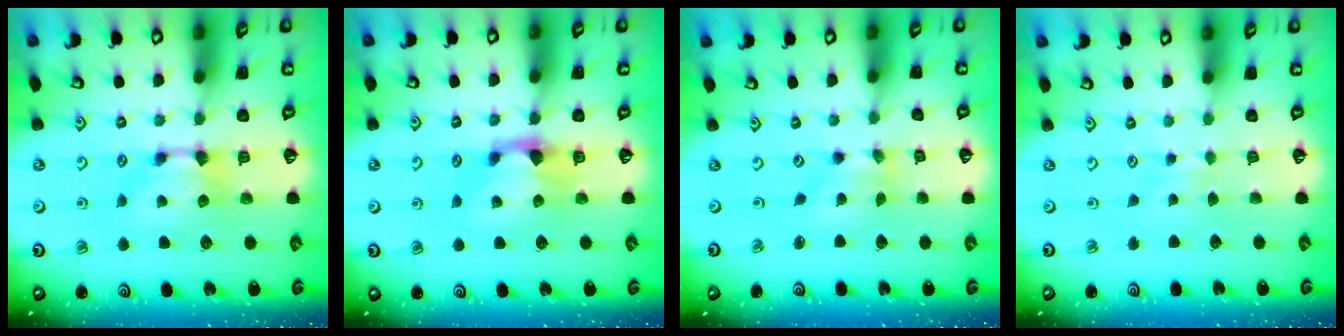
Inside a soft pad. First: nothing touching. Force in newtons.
{"total": 0.7, "press": 0.4, "slide": 0.6}
{"total": 1.2, "press": 0.0, "slide": 1.2}
{"total": 3.7, "press": 3.6, "slide": 0.3}